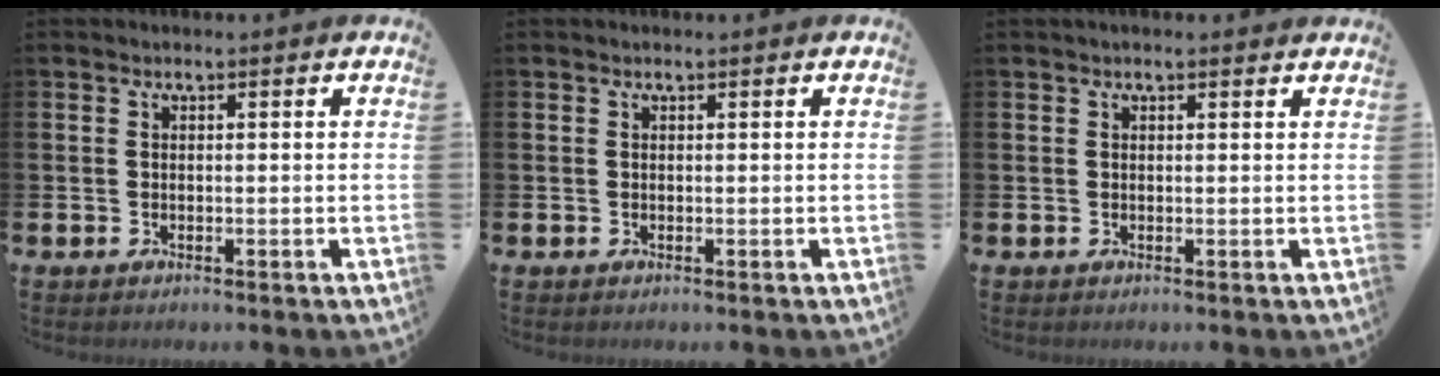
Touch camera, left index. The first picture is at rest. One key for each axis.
{"total": 0.0}
{"total": 0.9, "fx": 0.7, "fy": 0.1, "fz": 0.5, "tx": 0.000, "ty": -0.001, "tz": 0.011}